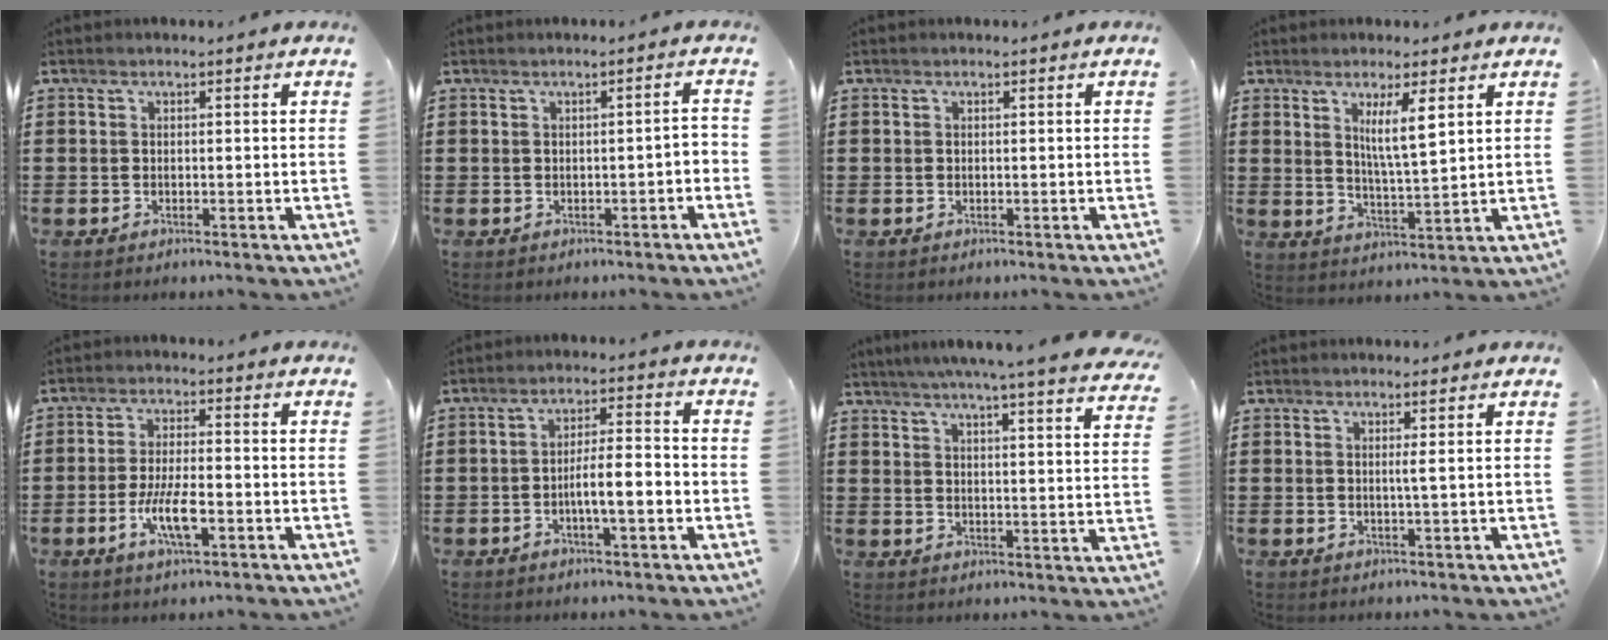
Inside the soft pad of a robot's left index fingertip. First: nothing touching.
{"total": 1.6, "force": [-0.7, 0.1, 1.4], "torque": [-0.024, -0.002, -0.014]}
{"total": 0.0}
{"total": 6.0, "force": [3.0, 0.7, 5.1], "torque": [-0.093, -0.007, 0.046]}
{"total": 6.8, "force": [-2.4, 1.9, 6.0], "torque": [-0.124, -0.006, -0.046]}
{"total": 5.6, "force": [-1.8, 1.2, 5.2], "torque": [-0.088, 0.006, -0.035]}
{"total": 5.7, "force": [5.1, -0.8, 2.5], "torque": [-0.061, -0.034, 0.082]}
{"total": 1.7, "force": [0.3, -0.6, 1.5], "torque": [-0.028, -0.007, 0.002]}